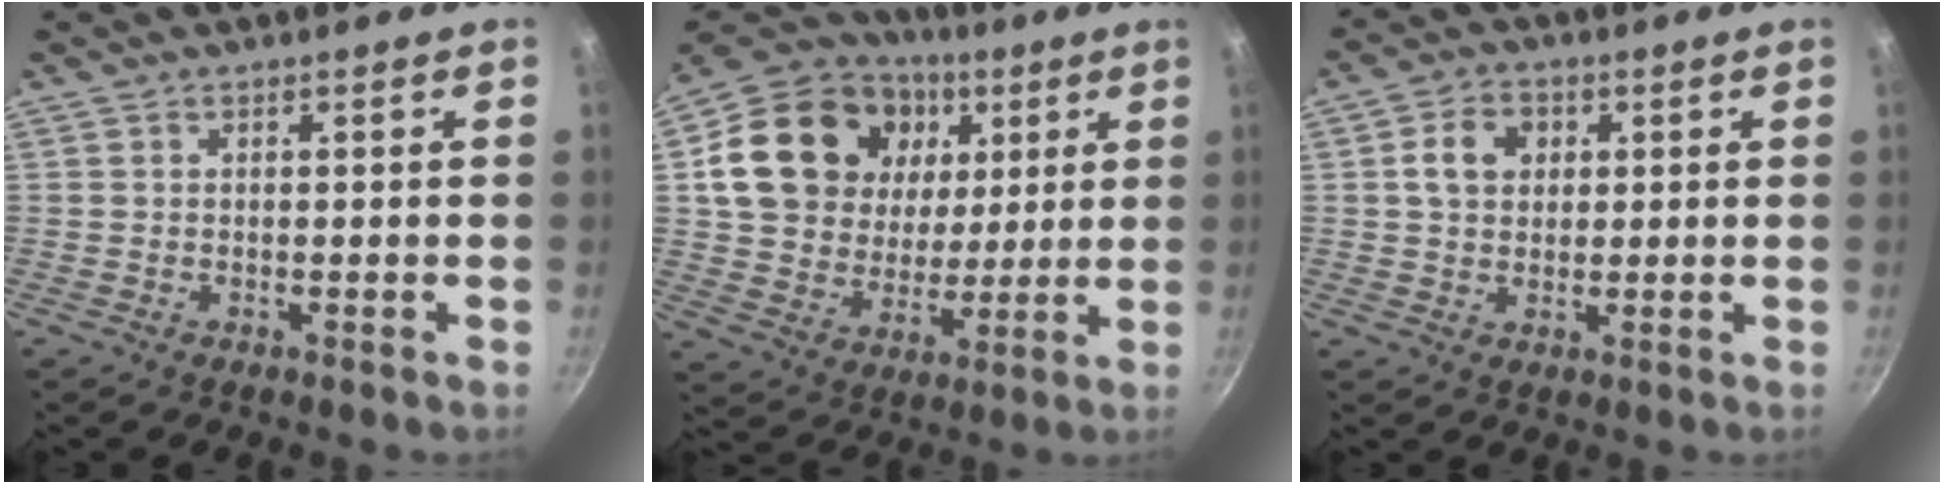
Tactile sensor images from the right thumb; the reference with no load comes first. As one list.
[{"total": 23.1, "force": [7.0, 18.0, 12.8], "torque": [-0.206, 0.000, 0.121]}, {"total": 6.2, "force": [1.5, 5.0, 3.4], "torque": [-0.038, 0.007, 0.019]}]